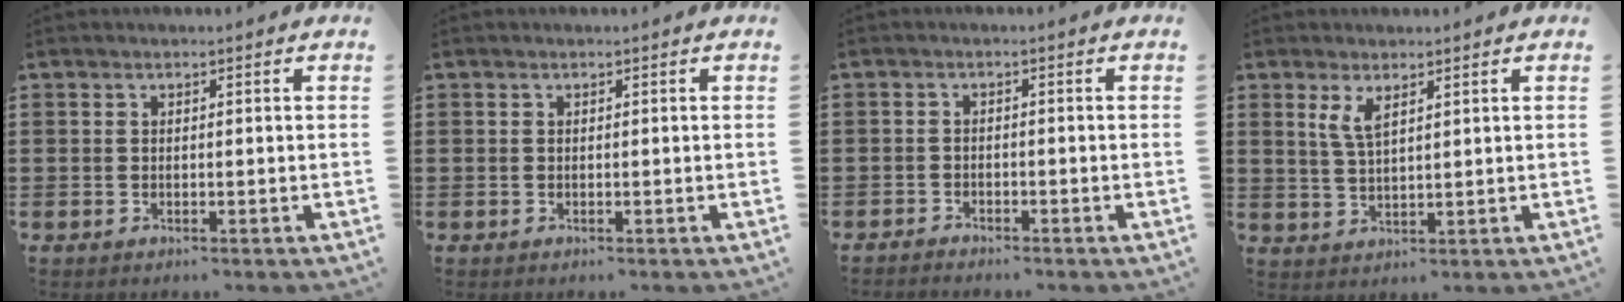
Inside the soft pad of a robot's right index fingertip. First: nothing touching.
{"total": 0.0}
{"total": 1.4, "force": [-1.4, 0.2, 0.0], "torque": [-0.005, 0.000, -0.031]}
{"total": 3.5, "force": [1.9, 1.2, 2.7], "torque": [-0.059, 0.003, 0.033]}